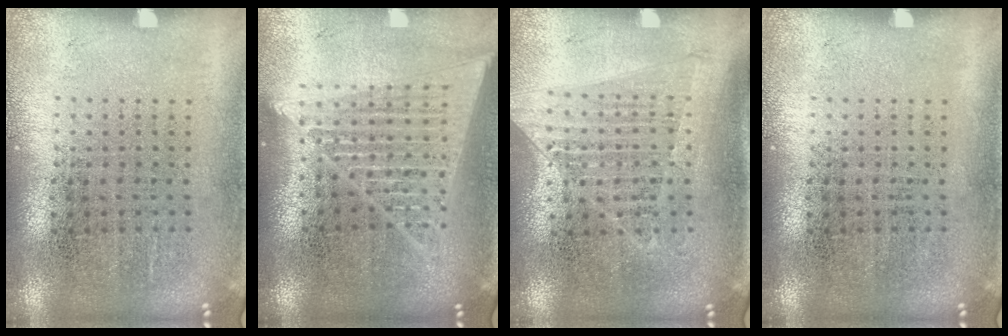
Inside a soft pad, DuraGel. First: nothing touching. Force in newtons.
{"total": 1.8, "press": 1.6, "slide": 0.8}
{"total": 1.3, "press": 1.2, "slide": 0.4}
{"total": 0.0}